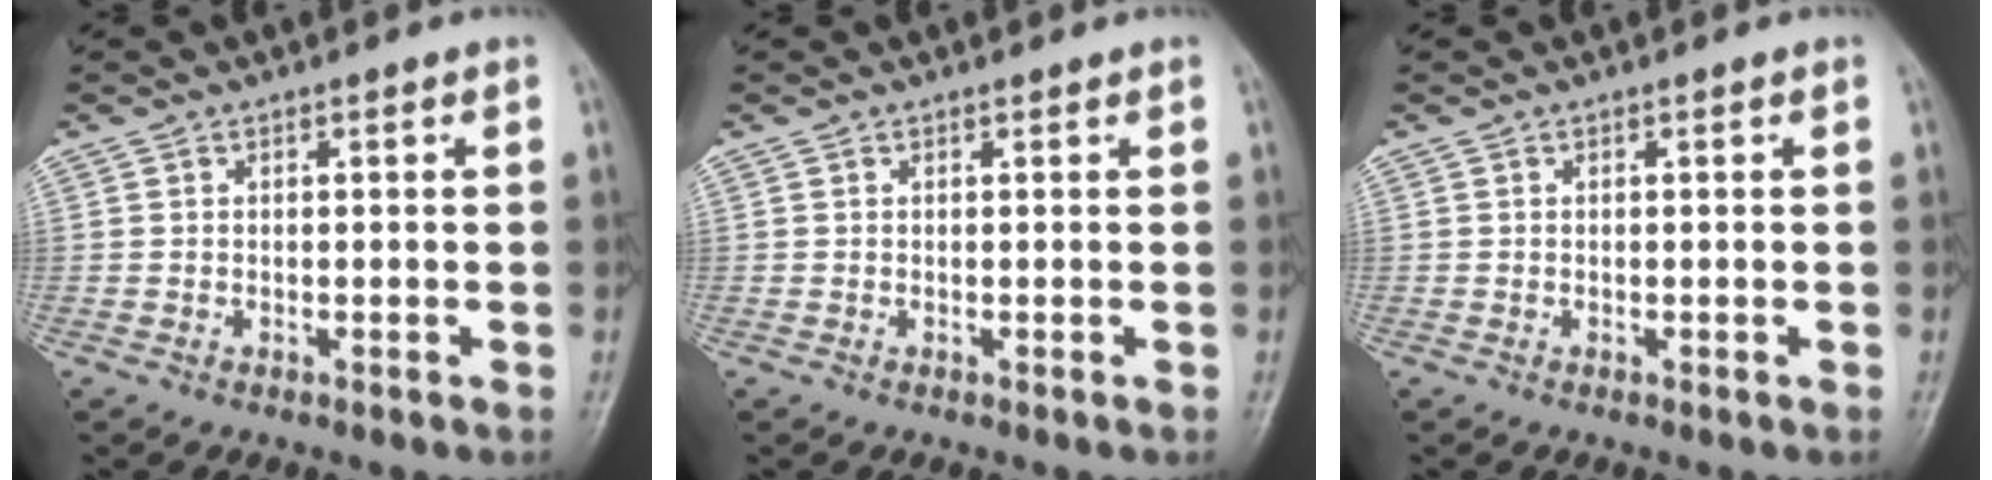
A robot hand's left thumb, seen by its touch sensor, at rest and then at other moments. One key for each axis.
{"total": 0.0}
{"total": 0.0}